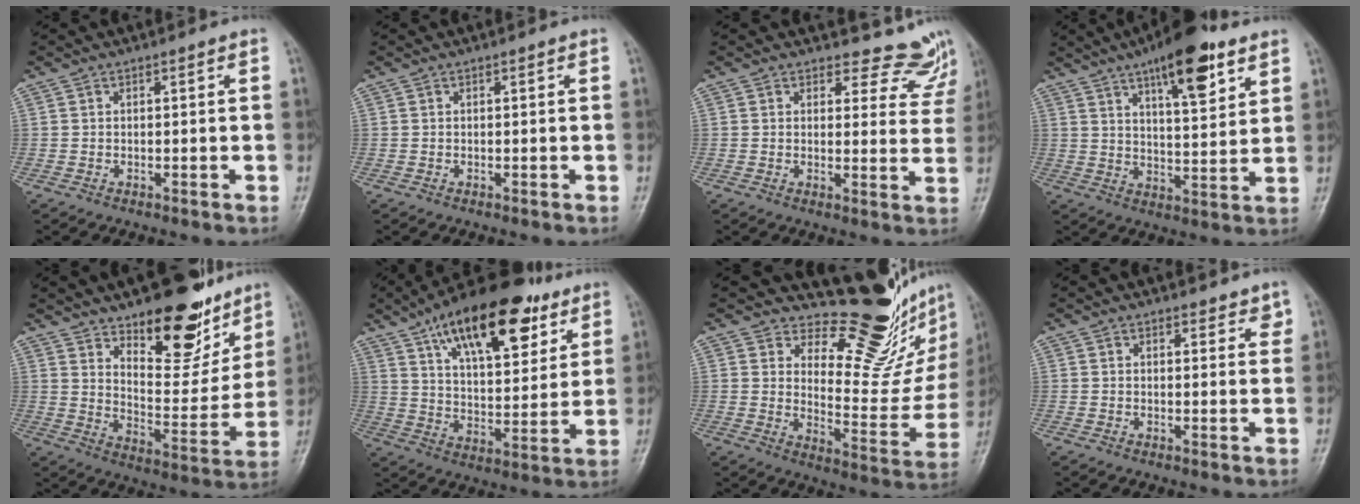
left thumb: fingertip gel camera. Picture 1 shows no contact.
{"total": 0.0}
{"total": 9.0, "force": [8.4, 3.0, -0.4], "torque": [0.049, -0.076, 0.075]}
{"total": 14.4, "force": [8.4, 4.7, 10.7], "torque": [-0.135, -0.037, 0.126]}
{"total": 19.3, "force": [13.1, 8.2, 11.5], "torque": [-0.102, -0.094, 0.200]}
{"total": 23.0, "force": [12.8, 10.0, 16.3], "torque": [-0.227, -0.032, 0.210]}
{"total": 18.1, "force": [14.4, 6.5, 8.9], "torque": [-0.056, -0.135, 0.191]}
{"total": 3.1, "force": [2.6, 1.5, 0.7], "torque": [0.017, -0.014, 0.028]}